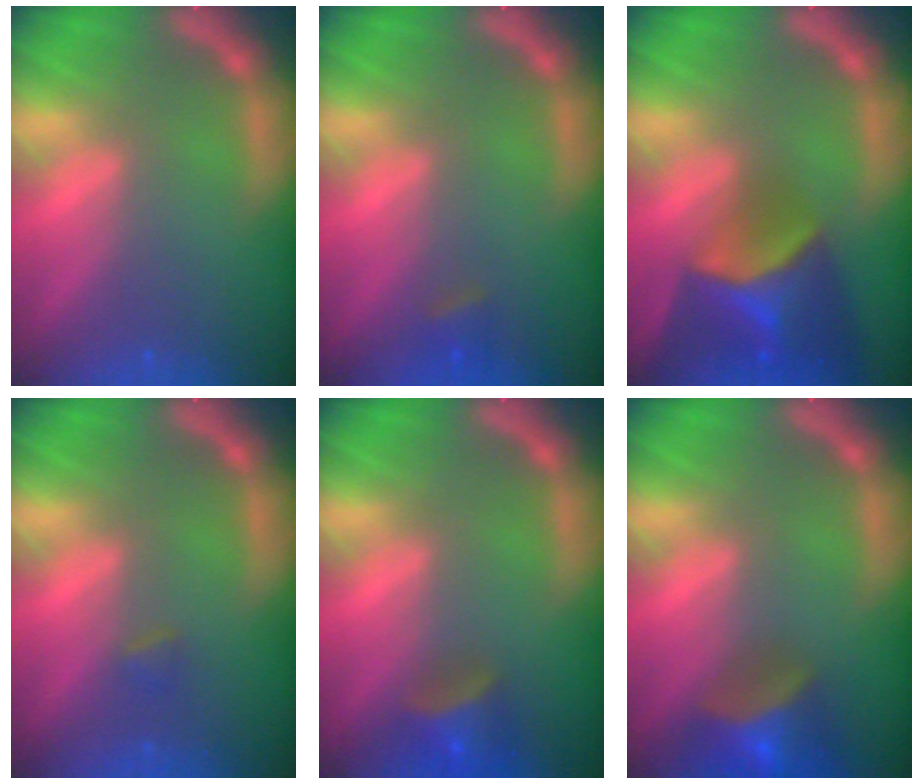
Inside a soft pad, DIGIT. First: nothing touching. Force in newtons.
{"total": 1.4}
{"total": 8.9}
{"total": 0.9}
{"total": 4.0}
{"total": 6.5}